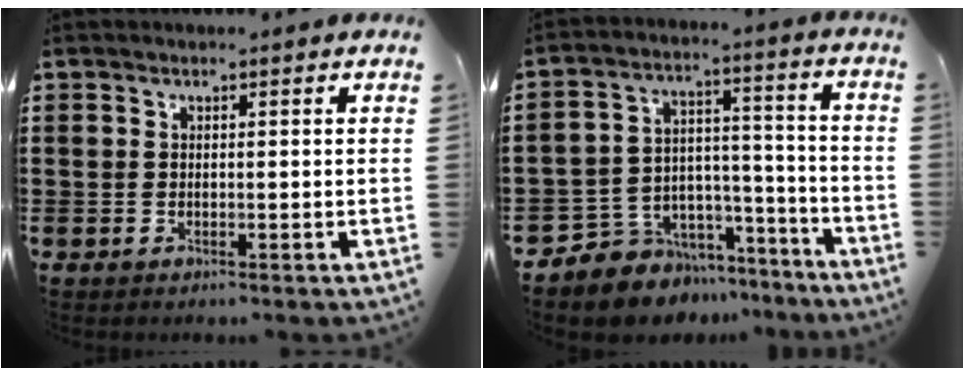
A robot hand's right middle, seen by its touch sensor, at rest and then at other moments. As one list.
[{"total": 6.3, "force": [-5.3, 3.4, -0.4], "torque": [-0.007, 0.010, -0.102]}]